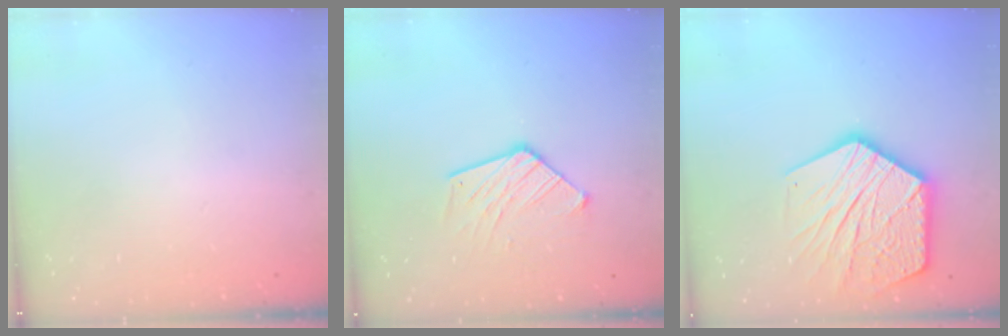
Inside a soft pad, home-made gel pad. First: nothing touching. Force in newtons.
{"total": 11.1, "press": 11.0, "slide": 0.9}
{"total": 20.2, "press": 20.1, "slide": 1.0}